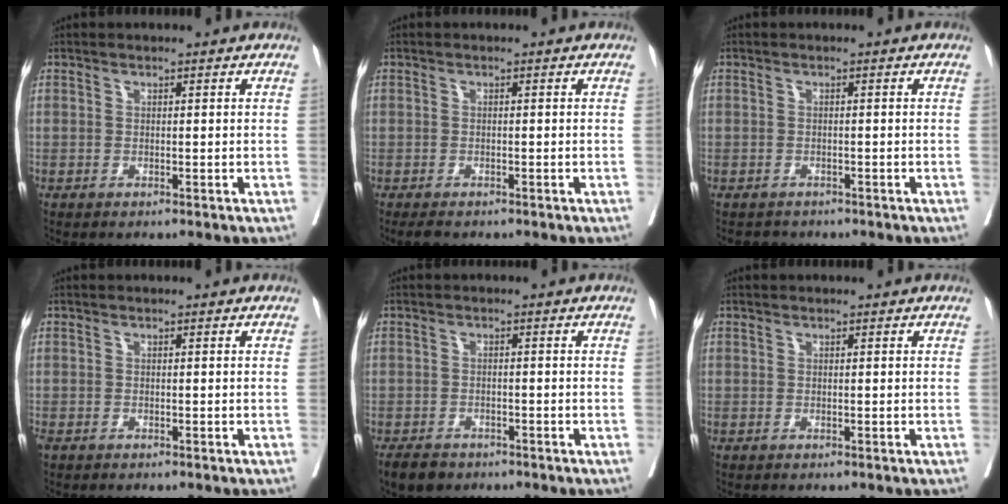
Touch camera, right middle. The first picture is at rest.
{"total": 1.8, "force": [-1.5, 0.6, 0.8], "torque": [-0.015, -0.004, -0.022]}
{"total": 2.1, "force": [-1.8, 1.1, -0.2], "torque": [-0.003, -0.001, -0.031]}
{"total": 0.8, "force": [-0.6, 0.5, 0.3], "torque": [-0.011, -0.001, -0.011]}
{"total": 4.0, "force": [-3.1, 2.2, 1.2], "torque": [-0.019, -0.001, -0.050]}
{"total": 0.0}